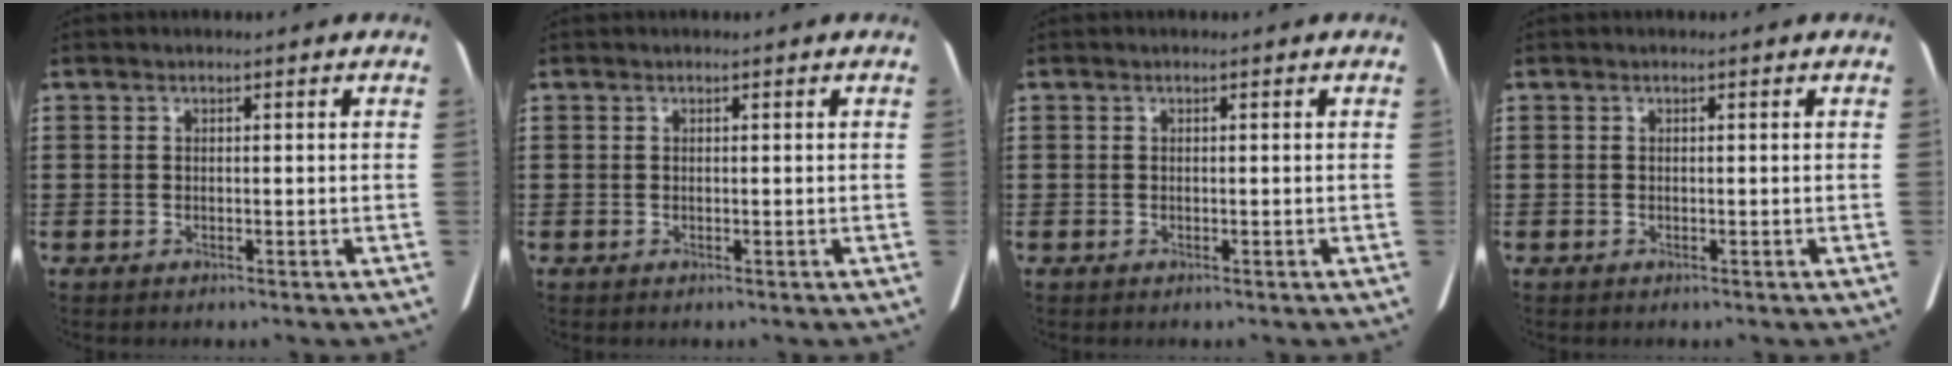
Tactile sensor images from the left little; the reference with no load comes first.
{"total": 0.0}
{"total": 0.0}
{"total": 0.0}